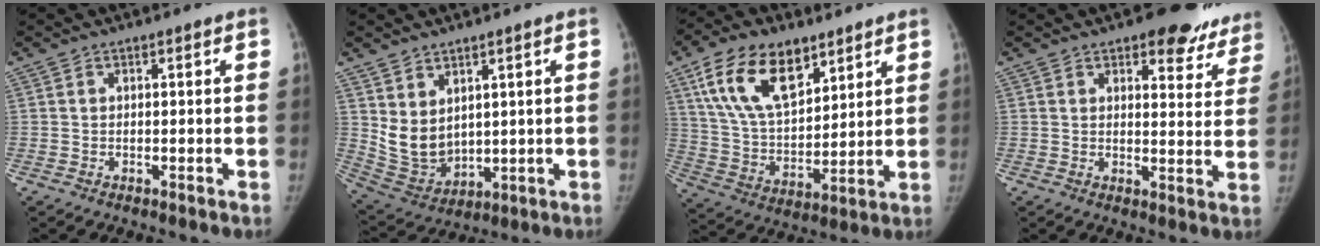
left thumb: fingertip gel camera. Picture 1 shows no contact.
{"total": 8.9, "force": [3.3, 6.3, 5.4], "torque": [-0.073, -0.031, 0.092]}
{"total": 18.6, "force": [10.1, 10.0, 12.0], "torque": [-0.182, -0.038, 0.191]}
{"total": 11.8, "force": [9.2, 5.6, 4.9], "torque": [0.000, -0.050, 0.094]}